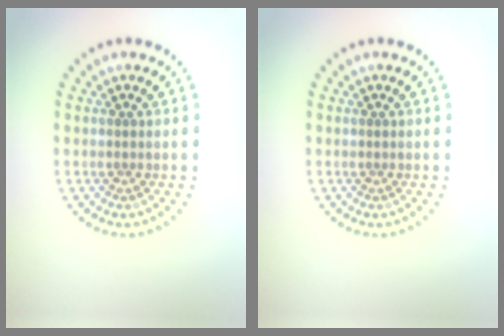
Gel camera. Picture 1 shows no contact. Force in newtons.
{"total": 0.0}